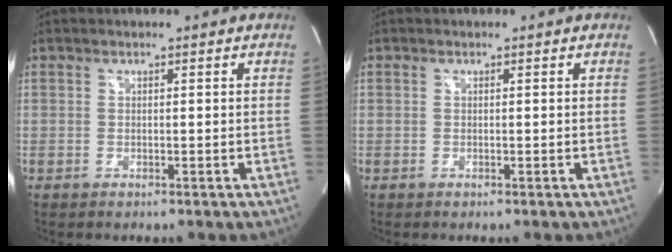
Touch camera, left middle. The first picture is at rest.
{"total": 0.0}